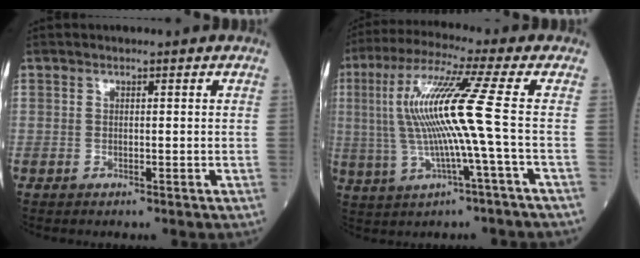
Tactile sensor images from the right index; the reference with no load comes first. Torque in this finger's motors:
{"motor_torque": [1.69, 0.16, 0.94, 0.21]}